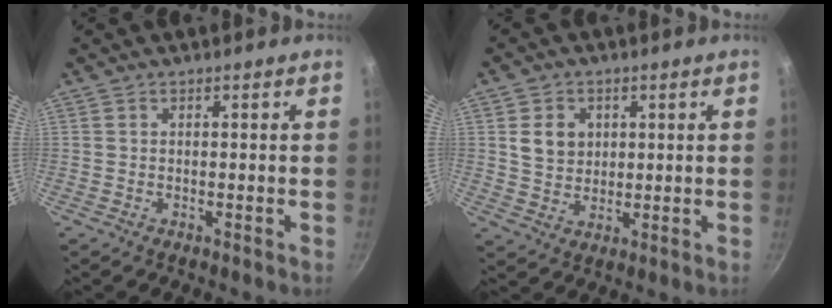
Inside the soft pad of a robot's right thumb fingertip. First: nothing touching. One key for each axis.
{"total": 6.3, "fx": 1.7, "fy": 5.3, "fz": 3.0, "tx": -0.028, "ty": -0.009, "tz": 0.036}